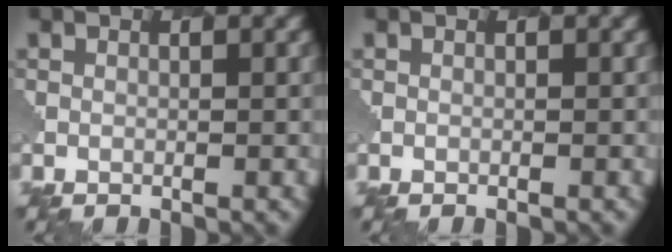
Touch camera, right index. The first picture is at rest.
{"total": 0.0}